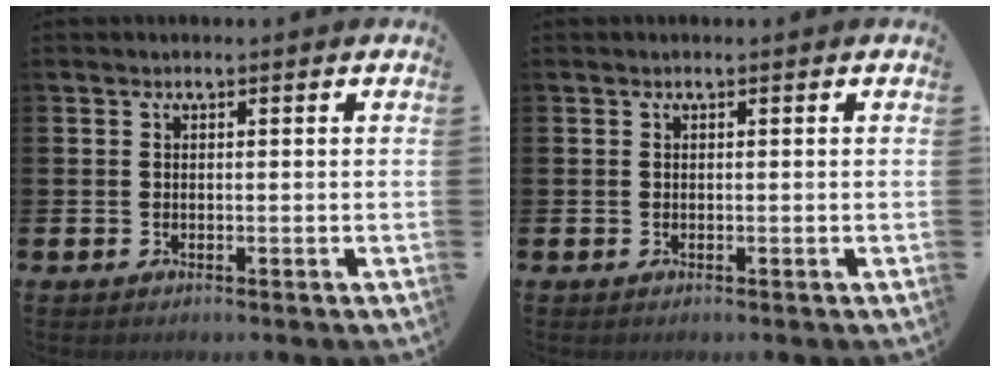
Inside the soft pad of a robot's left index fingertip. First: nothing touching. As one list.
[{"total": 0.0}]